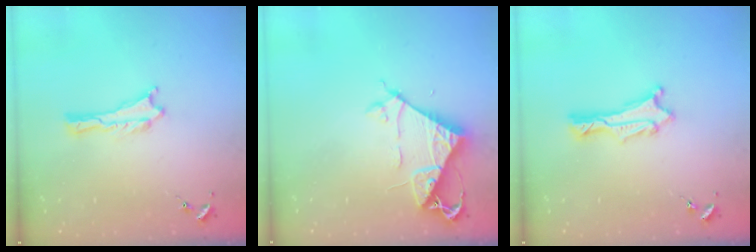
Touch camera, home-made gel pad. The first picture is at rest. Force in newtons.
{"total": 7.5, "press": 7.5, "slide": 0.5}
{"total": 1.3, "press": 1.3, "slide": 0.1}